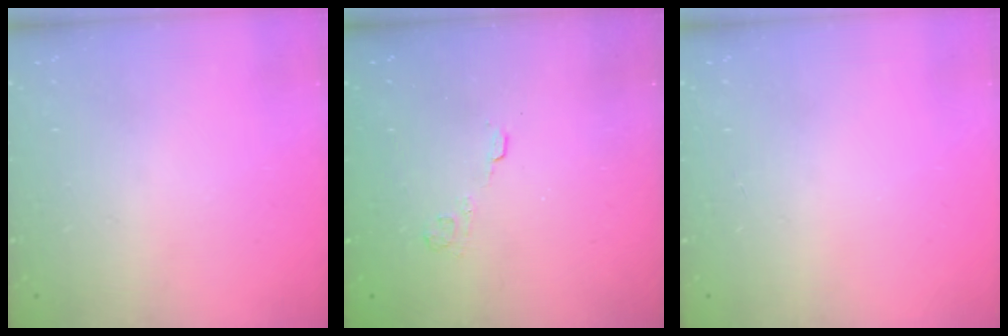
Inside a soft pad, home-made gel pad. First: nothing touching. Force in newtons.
{"total": 2.7, "press": 2.3, "slide": 1.4}
{"total": 0.0}